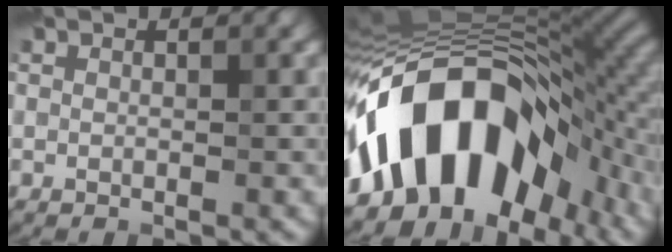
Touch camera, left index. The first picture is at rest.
{"total": 16.4, "force": [-5.5, 9.4, 12.3], "torque": [-0.182, 0.022, -0.114]}